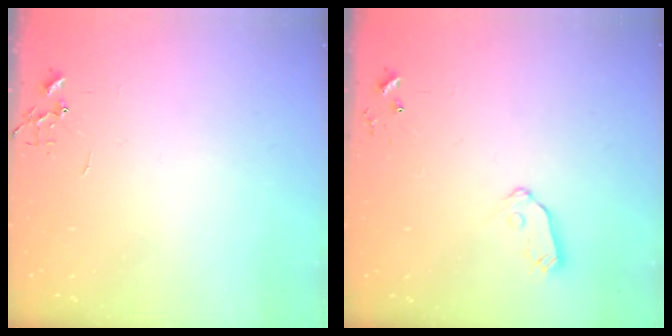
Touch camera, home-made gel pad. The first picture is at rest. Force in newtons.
{"total": 6.8, "press": 6.8, "slide": 0.4}